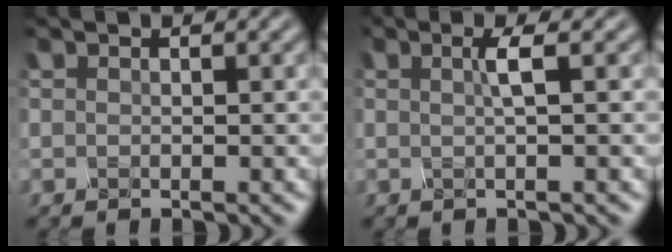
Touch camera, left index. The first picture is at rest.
{"total": 1.2, "force": [-0.3, 0.2, 1.2], "torque": [-0.015, 0.001, -0.009]}